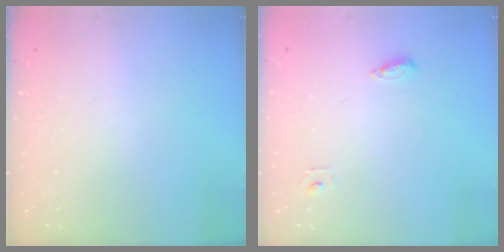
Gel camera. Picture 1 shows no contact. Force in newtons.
{"total": 5.4, "press": 5.3, "slide": 1.2}